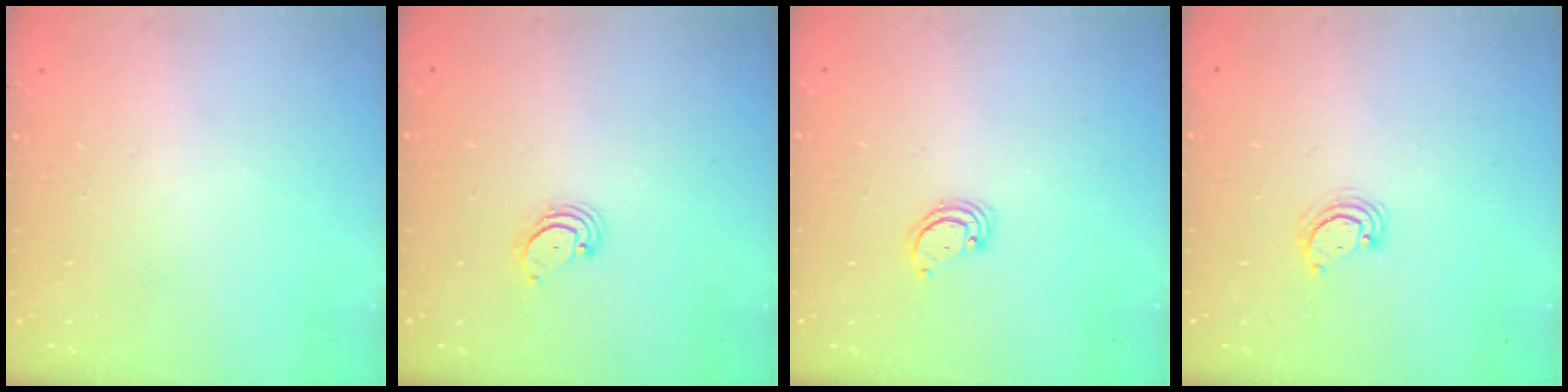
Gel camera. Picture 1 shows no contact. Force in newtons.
{"total": 2.7, "press": 2.7, "slide": 0.3}
{"total": 2.6, "press": 2.6, "slide": 0.2}
{"total": 4.0, "press": 4.0, "slide": 0.3}